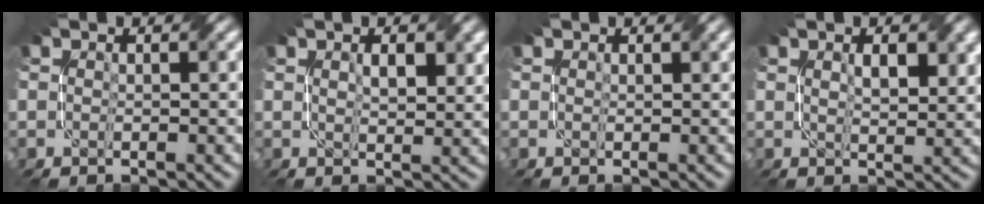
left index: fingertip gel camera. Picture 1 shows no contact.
{"total": 2.5, "force": [0.9, 1.0, 2.2], "torque": [-0.036, -0.001, 0.019]}
{"total": 0.0}
{"total": 3.1, "force": [1.1, 1.1, 2.7], "torque": [-0.049, -0.001, 0.023]}